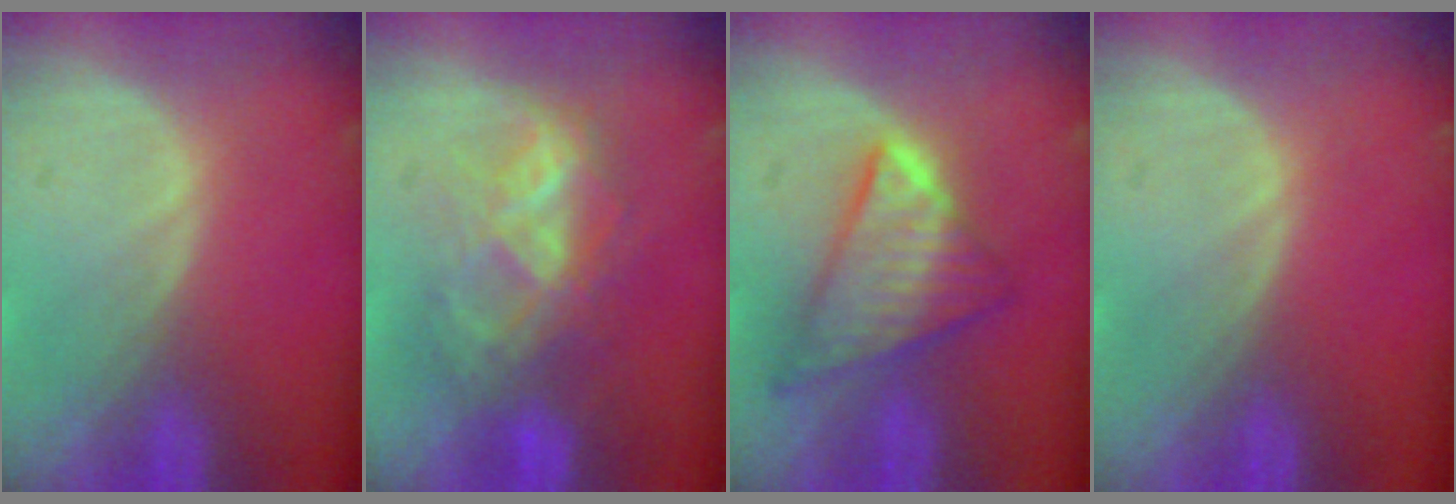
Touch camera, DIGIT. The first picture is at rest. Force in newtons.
{"total": 6.5, "press": 6.4, "slide": 1.1}
{"total": 7.5, "press": 7.5, "slide": 0.4}
{"total": 0.0}